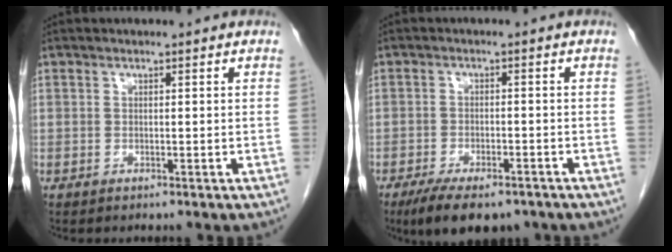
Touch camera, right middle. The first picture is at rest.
{"total": 9.7, "force": [-7.2, 3.6, 5.5], "torque": [-0.085, -0.009, -0.109]}